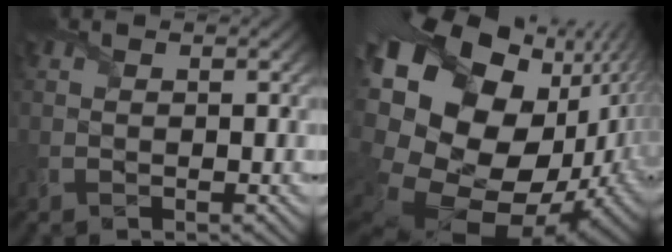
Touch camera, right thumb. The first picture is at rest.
{"total": 22.4, "force": [-0.8, 17.4, 14.1], "torque": [-0.323, -0.041, -0.022]}